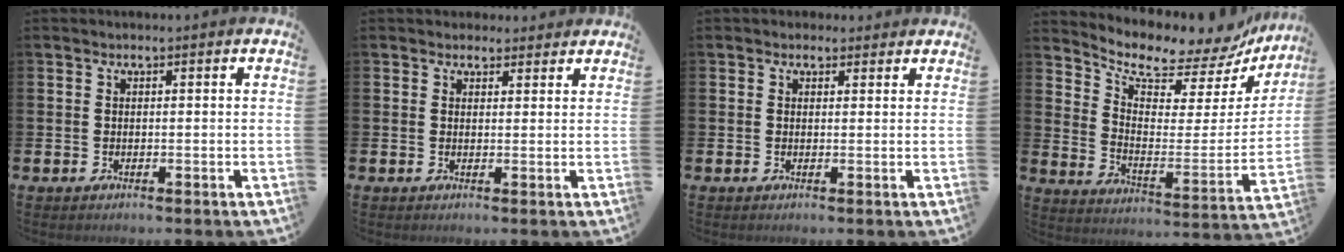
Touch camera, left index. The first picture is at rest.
{"total": 2.2, "force": [2.0, 0.9, -0.1], "torque": [0.019, -0.009, 0.034]}
{"total": 1.4, "force": [1.1, 0.9, 0.0], "torque": [0.009, 0.003, 0.018]}
{"total": 8.2, "force": [7.4, 2.7, 2.2], "torque": [-0.070, -0.068, 0.122]}